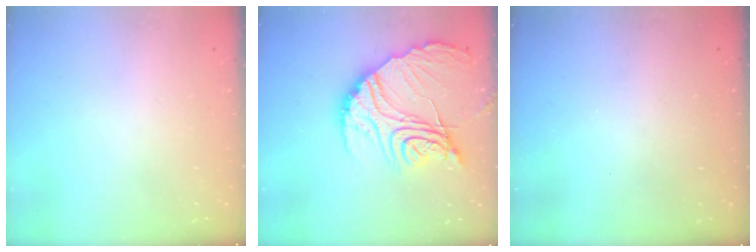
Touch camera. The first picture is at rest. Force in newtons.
{"total": 22.7, "press": 22.6, "slide": 2.3}
{"total": 3.2, "press": 3.2, "slide": 0.1}